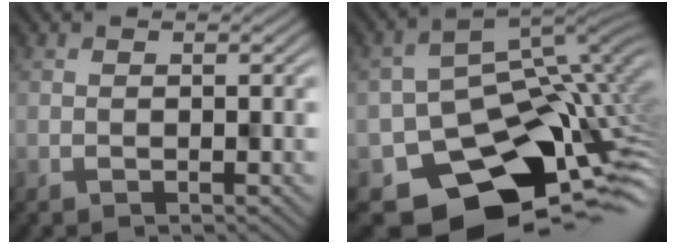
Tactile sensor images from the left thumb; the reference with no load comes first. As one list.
[{"total": 12.4, "force": [-5.1, 9.5, 6.0], "torque": [-0.099, -0.043, -0.070]}]